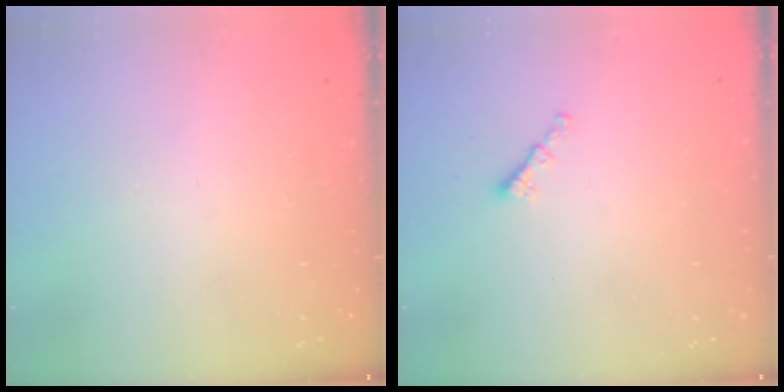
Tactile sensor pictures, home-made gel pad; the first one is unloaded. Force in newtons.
{"total": 1.3, "press": 1.2, "slide": 0.5}